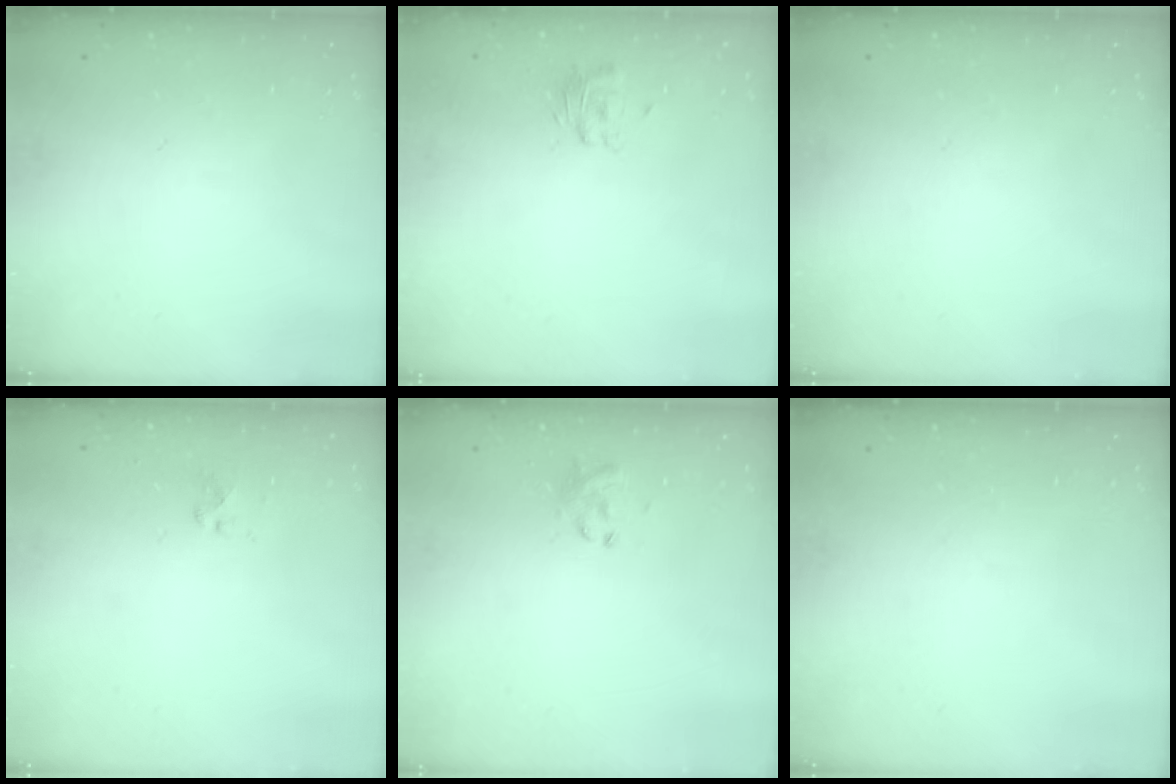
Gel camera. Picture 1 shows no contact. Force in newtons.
{"total": 2.9, "press": 2.8, "slide": 0.8}
{"total": 0.0}
{"total": 0.9, "press": 0.8, "slide": 0.3}
{"total": 2.8, "press": 2.7, "slide": 0.8}
{"total": 0.0}